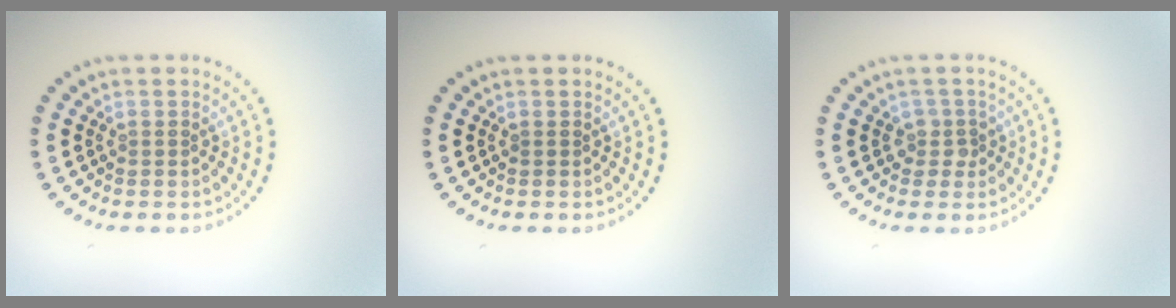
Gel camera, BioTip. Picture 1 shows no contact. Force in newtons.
{"total": 0.0}
{"total": 1.4, "press": 1.2, "slide": 0.8}